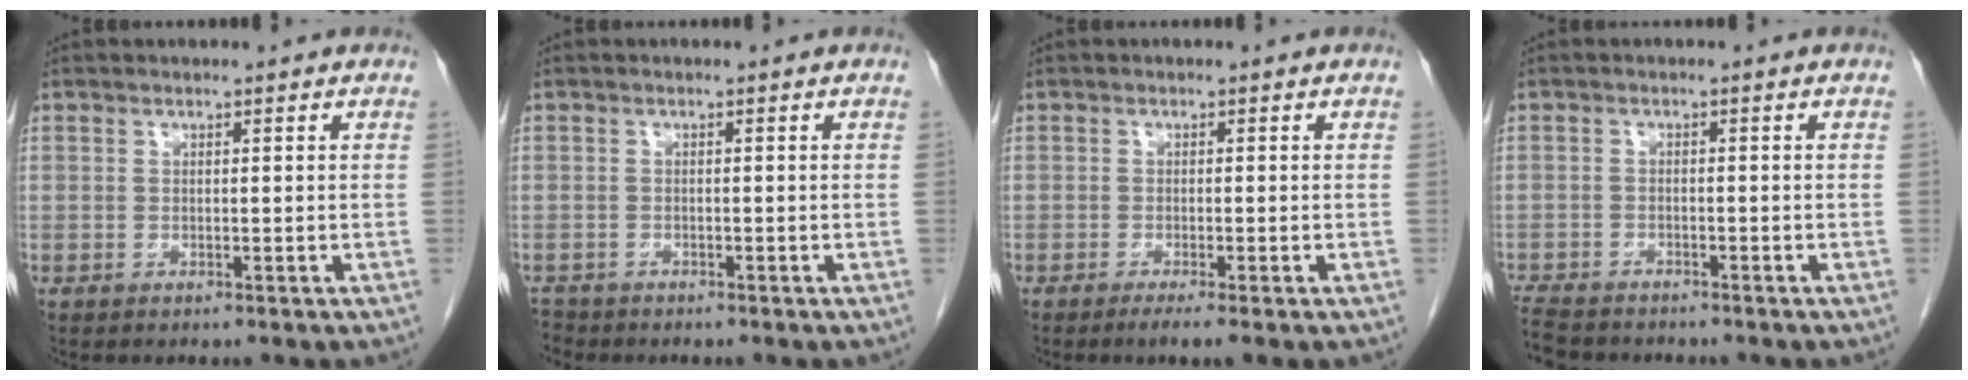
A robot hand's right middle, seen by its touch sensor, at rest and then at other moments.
{"total": 1.7, "force": [-1.6, 0.7, -0.1], "torque": [-0.004, -0.004, -0.029]}
{"total": 2.2, "force": [-1.4, 0.0, 1.7], "torque": [-0.027, -0.006, -0.023]}
{"total": 7.0, "force": [-6.1, 2.1, 2.5], "torque": [-0.051, -0.013, -0.101]}